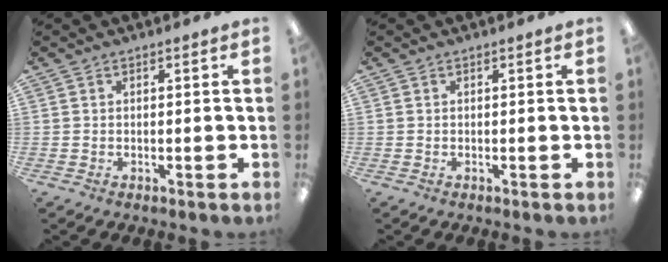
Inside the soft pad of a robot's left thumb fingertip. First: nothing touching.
{"total": 0.0}